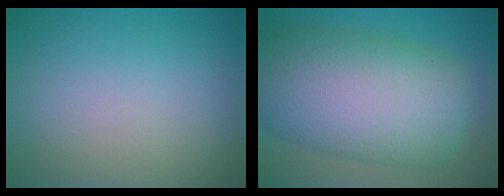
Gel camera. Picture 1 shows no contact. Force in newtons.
{"total": 12.8, "press": 12.8, "slide": 0.5}